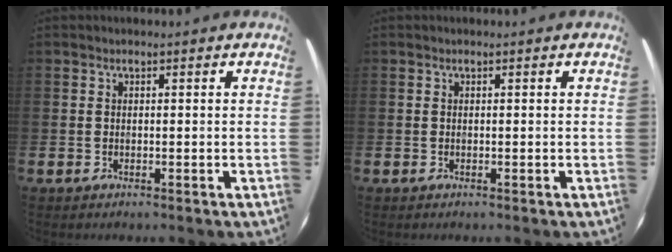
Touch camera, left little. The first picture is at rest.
{"total": 0.0}